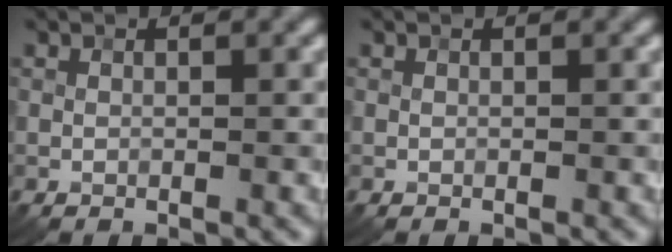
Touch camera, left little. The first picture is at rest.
{"total": 0.0}